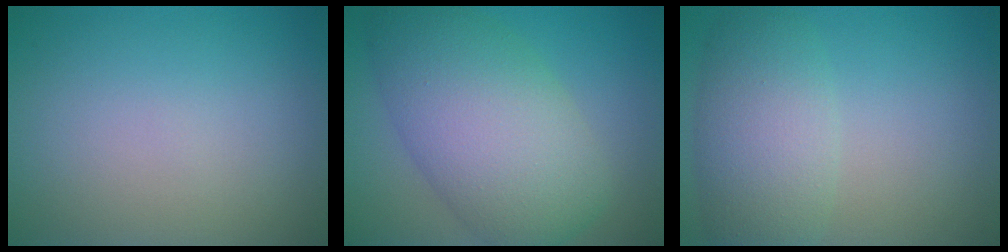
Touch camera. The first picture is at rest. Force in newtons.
{"total": 9.6, "press": 9.6, "slide": 0.2}
{"total": 5.2, "press": 5.2, "slide": 0.5}